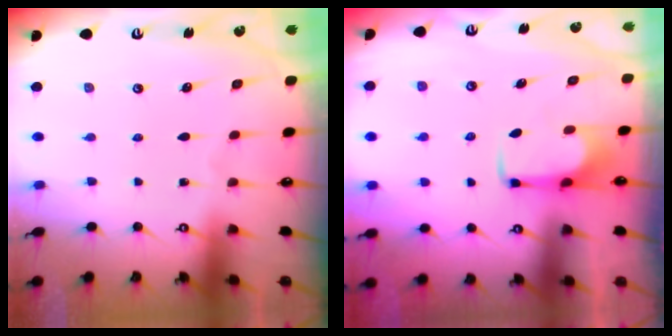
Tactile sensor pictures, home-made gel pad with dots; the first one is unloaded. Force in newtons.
{"total": 2.0, "press": 2.0, "slide": 0.4}